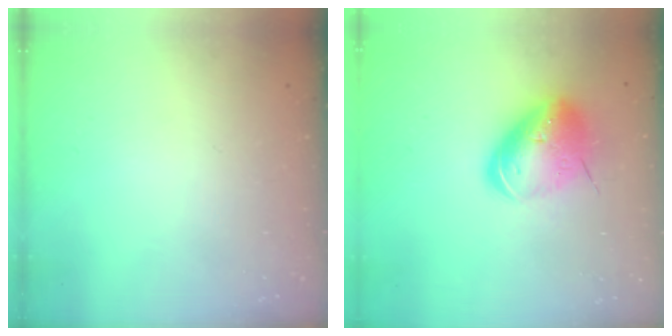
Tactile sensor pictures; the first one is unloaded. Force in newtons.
{"total": 16.4, "press": 16.2, "slide": 2.8}